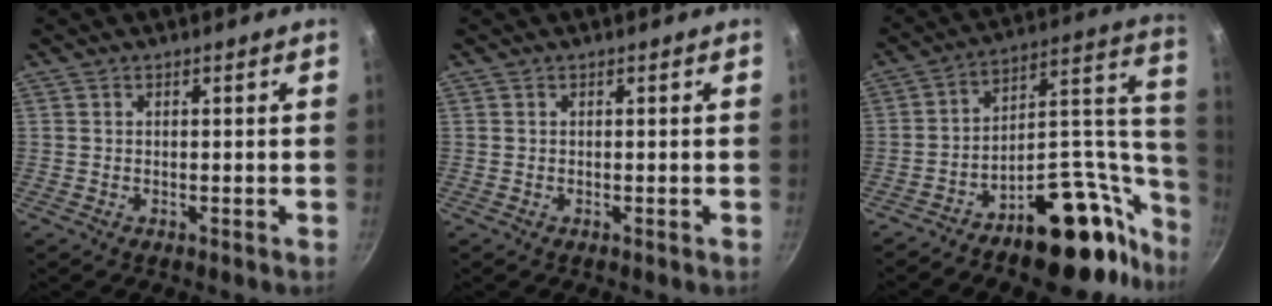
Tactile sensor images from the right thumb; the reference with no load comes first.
{"total": 0.0}
{"total": 25.1, "force": [-13.7, 12.9, 16.7], "torque": [-0.148, 0.110, -0.203]}